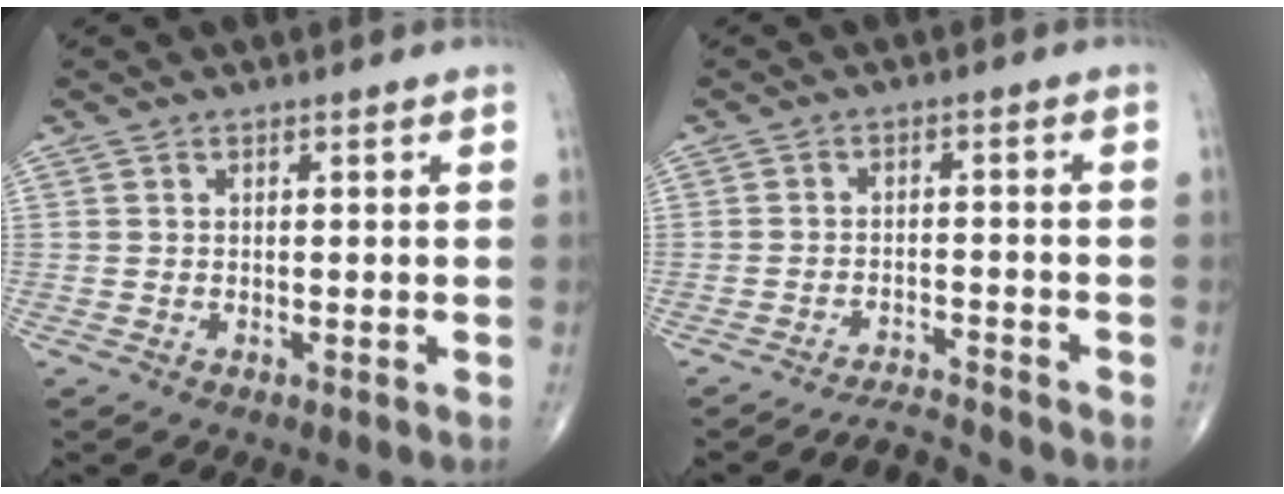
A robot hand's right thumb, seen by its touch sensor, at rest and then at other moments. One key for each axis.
{"total": 3.5, "fx": -3.4, "fy": -0.8, "fz": -0.5, "tx": -0.006, "ty": 0.022, "tz": -0.056}